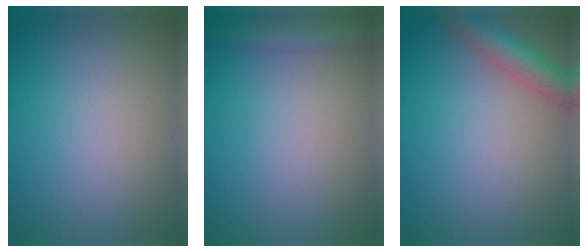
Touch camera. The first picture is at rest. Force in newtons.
{"total": 2.6, "press": 2.6, "slide": 0.1}
{"total": 4.6, "press": 4.6, "slide": 0.2}